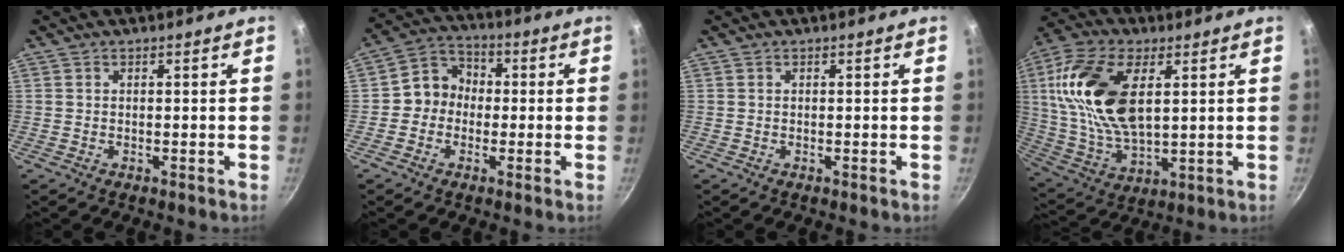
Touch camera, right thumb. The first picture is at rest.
{"total": 7.5, "force": [-0.6, 6.7, 3.2], "torque": [-0.018, 0.023, -0.032]}
{"total": 0.0}
{"total": 19.7, "force": [5.0, 10.5, 15.9], "torque": [-0.302, -0.007, 0.099]}